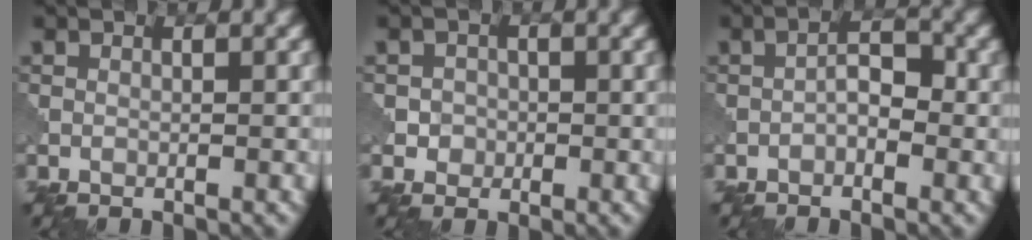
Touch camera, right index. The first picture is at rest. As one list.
[{"total": 1.9, "force": [-0.2, 1.8, 0.4], "torque": [0.009, 0.000, -0.008]}, {"total": 2.5, "force": [-0.7, 1.2, 2.0], "torque": [-0.033, 0.008, -0.019]}]